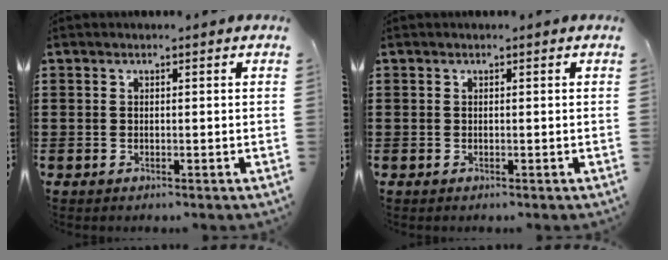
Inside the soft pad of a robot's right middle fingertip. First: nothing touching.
{"total": 0.0}